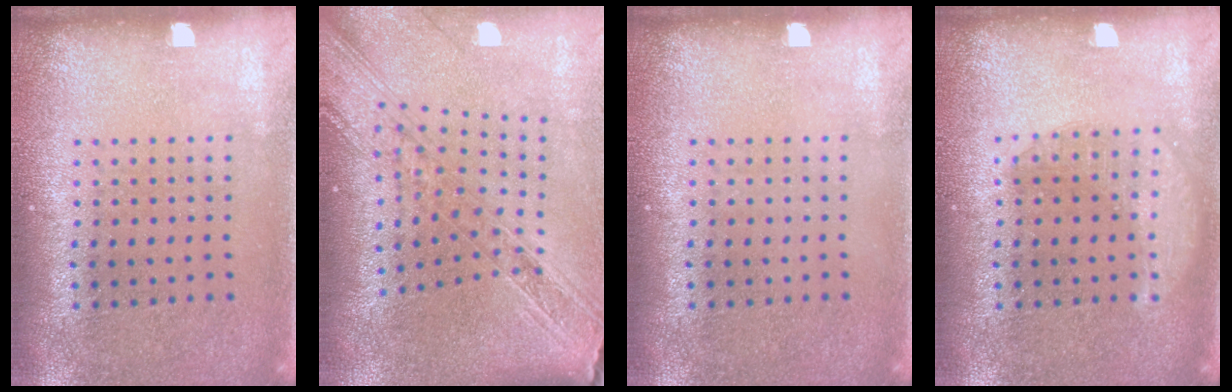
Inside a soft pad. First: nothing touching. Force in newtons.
{"total": 2.5, "press": 2.1, "slide": 1.3}
{"total": 0.0}
{"total": 2.3, "press": 2.3, "slide": 0.3}